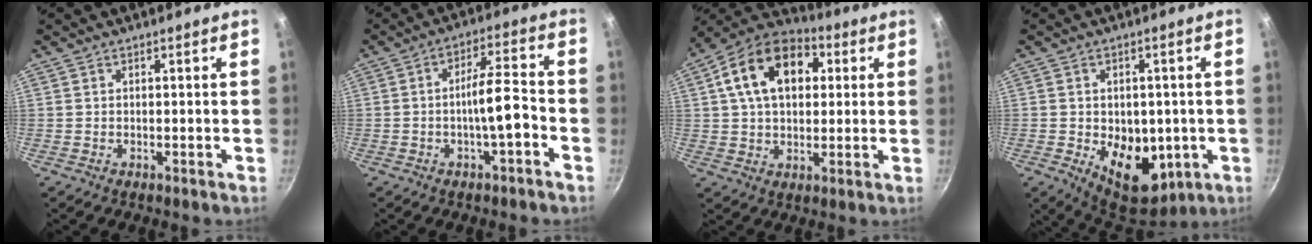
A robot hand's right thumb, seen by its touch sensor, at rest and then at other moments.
{"total": 7.8, "force": [-2.8, 1.7, 7.1], "torque": [-0.112, 0.039, -0.044]}
{"total": 17.4, "force": [4.6, 11.6, 12.1], "torque": [-0.181, 0.021, 0.060]}
{"total": 13.7, "force": [-2.5, 9.2, 9.8], "torque": [-0.094, -0.015, -0.016]}